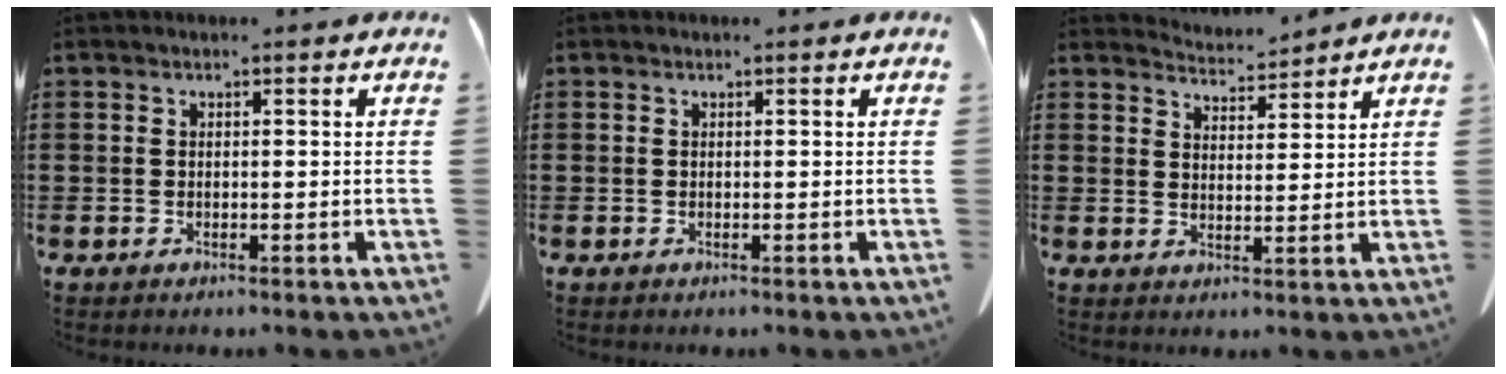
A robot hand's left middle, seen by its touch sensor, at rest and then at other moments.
{"total": 0.0}
{"total": 4.5, "force": [4.5, 0.3, 0.4], "torque": [-0.022, -0.021, 0.083]}